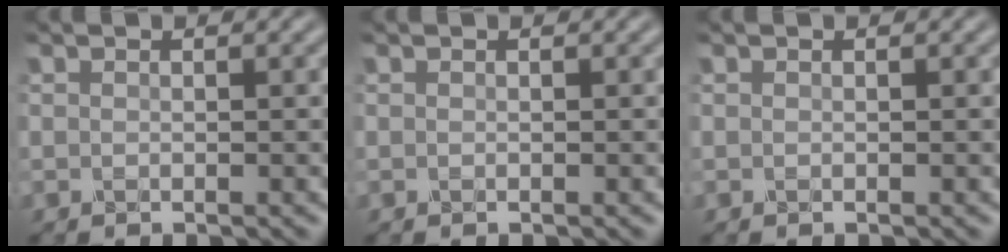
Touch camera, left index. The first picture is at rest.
{"total": 0.0}
{"total": 0.0}